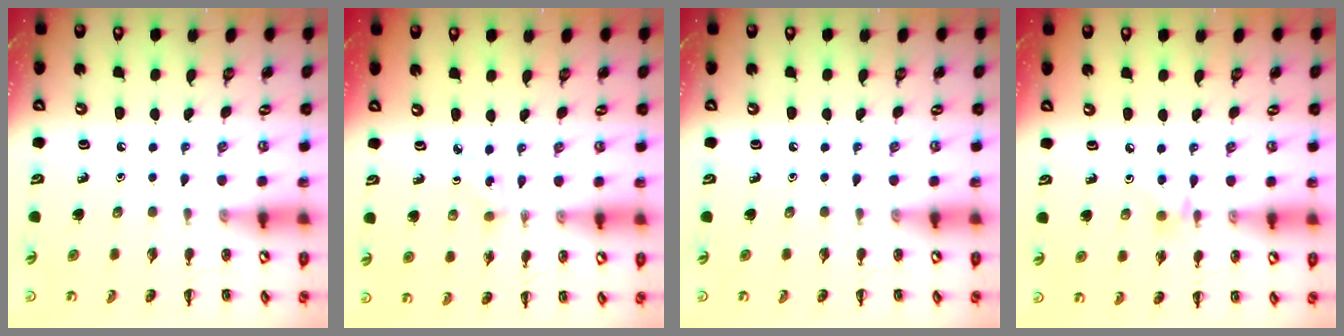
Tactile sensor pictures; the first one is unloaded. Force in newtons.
{"total": 3.6, "press": 3.3, "slide": 1.5}
{"total": 0.0}
{"total": 5.5, "press": 5.3, "slide": 1.7}